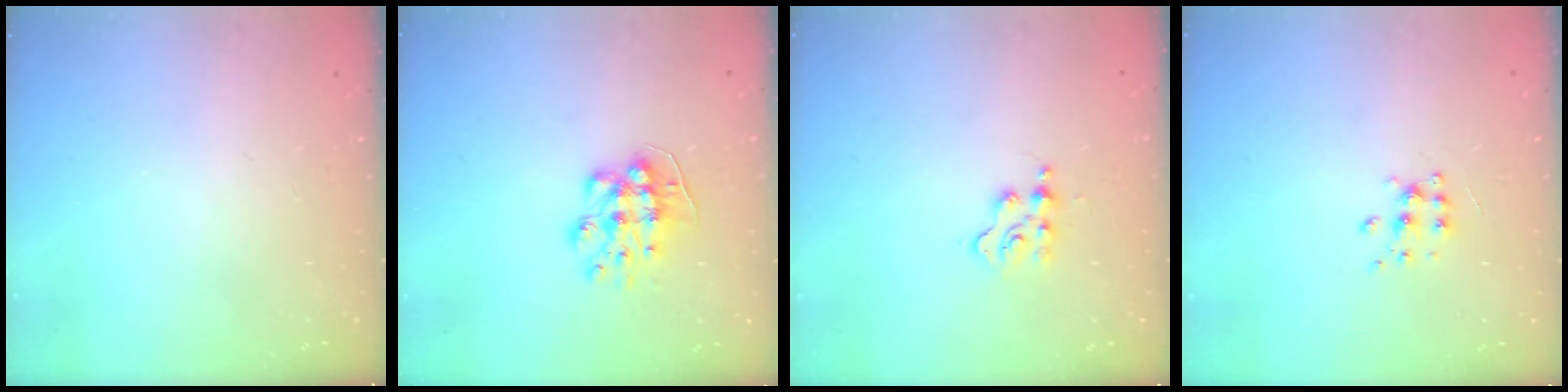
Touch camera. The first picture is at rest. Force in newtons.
{"total": 9.1, "press": 9.1, "slide": 0.3}
{"total": 3.6, "press": 3.6, "slide": 0.5}
{"total": 6.3, "press": 6.3, "slide": 0.6}